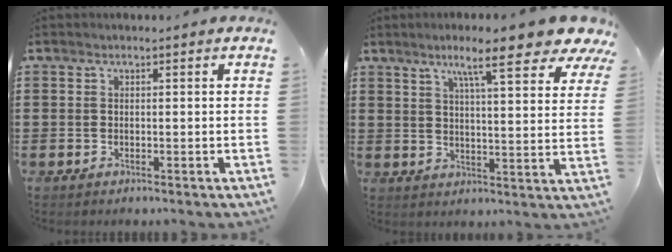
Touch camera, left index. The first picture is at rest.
{"total": 10.5, "force": [7.7, 1.2, 7.1], "torque": [-0.126, -0.029, 0.126]}